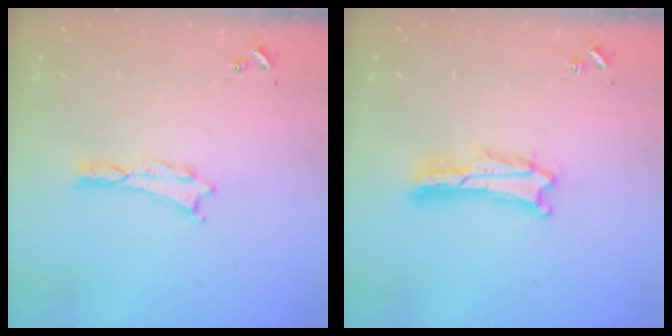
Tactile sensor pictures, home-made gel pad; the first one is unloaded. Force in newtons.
{"total": 2.0, "press": 2.0, "slide": 0.3}